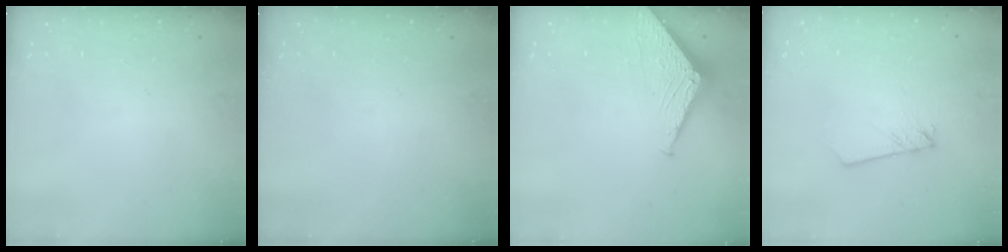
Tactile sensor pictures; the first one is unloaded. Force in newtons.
{"total": 0.0}
{"total": 3.8, "press": 3.8, "slide": 0.5}
{"total": 2.5, "press": 2.5, "slide": 0.1}